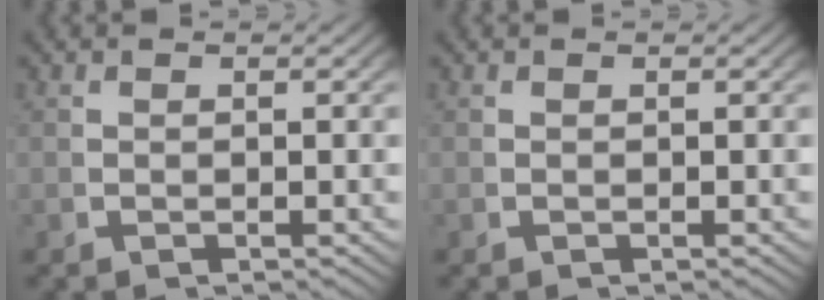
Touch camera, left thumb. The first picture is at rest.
{"total": 0.0}